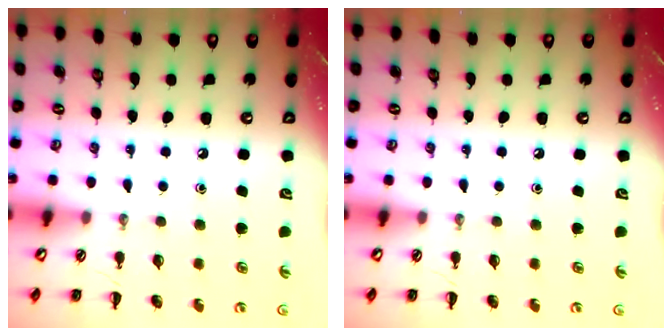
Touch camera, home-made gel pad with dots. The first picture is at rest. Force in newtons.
{"total": 0.0}